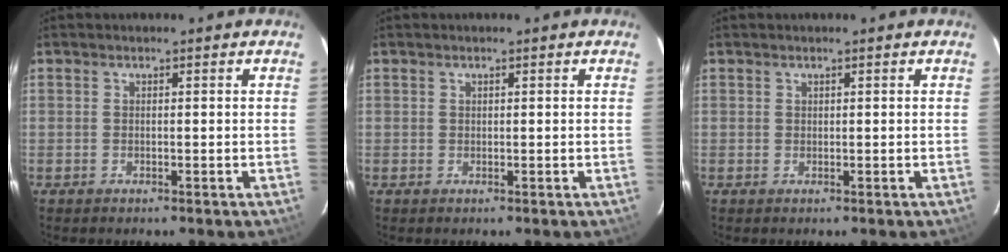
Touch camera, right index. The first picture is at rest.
{"total": 0.0}
{"total": 0.0}